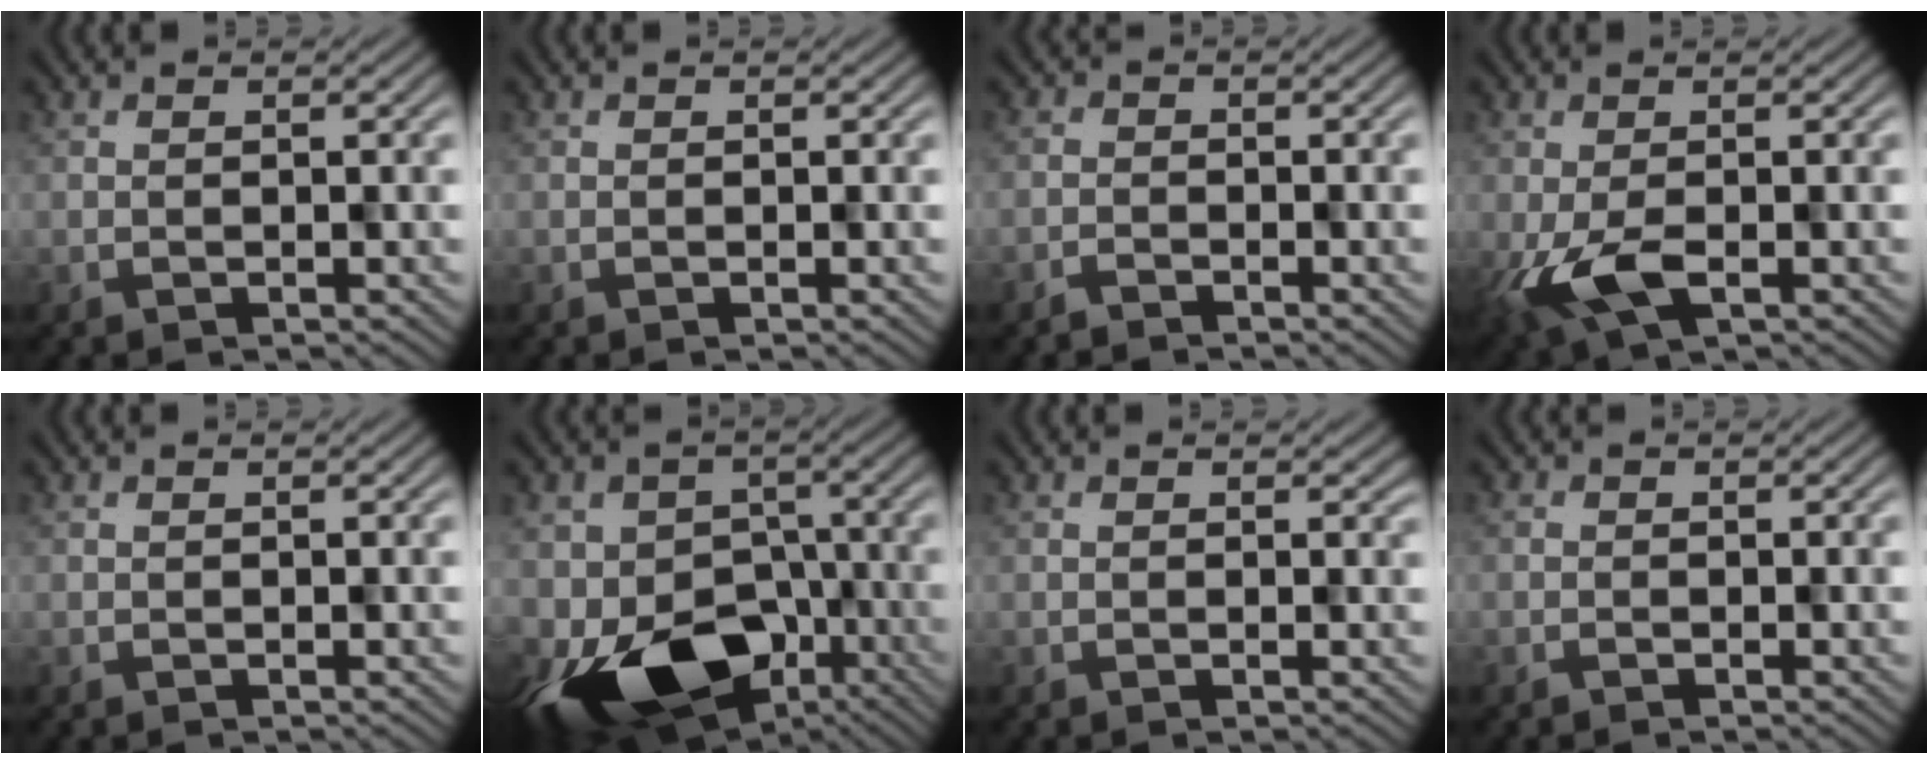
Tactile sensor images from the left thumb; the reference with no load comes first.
{"total": 0.0}
{"total": 1.5, "force": [-1.3, 0.4, -0.4], "torque": [0.011, 0.001, -0.026]}
{"total": 7.1, "force": [-2.7, 3.1, 5.8], "torque": [-0.124, -0.012, -0.042]}
{"total": 0.0}
{"total": 16.8, "force": [-8.6, 10.6, 9.9], "torque": [-0.162, -0.034, -0.117]}
{"total": 0.6, "force": [0.2, -0.1, -0.5], "torque": [0.010, 0.001, 0.005]}
{"total": 0.8, "force": [-0.5, 0.3, -0.4], "torque": [0.012, -0.001, -0.008]}